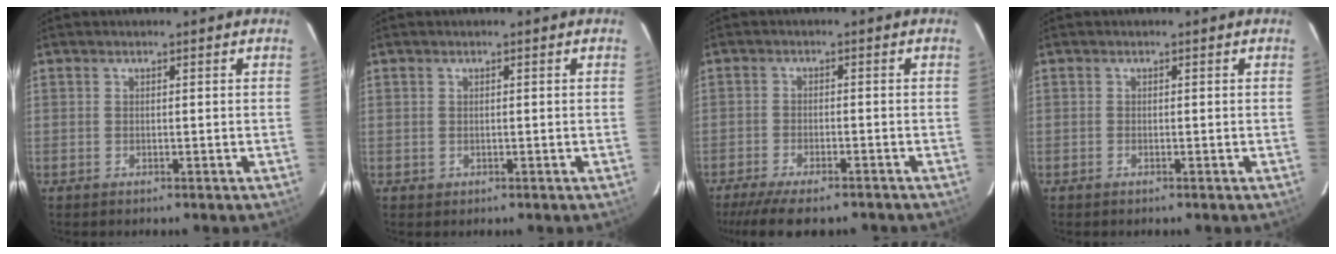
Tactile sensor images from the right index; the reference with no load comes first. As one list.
[{"total": 0.5, "force": [0.0, 0.5, 0.0], "torque": [0.003, 0.002, 0.001]}, {"total": 10.8, "force": [-8.9, 2.6, 5.4], "torque": [-0.126, -0.028, -0.146]}, {"total": 0.0}]